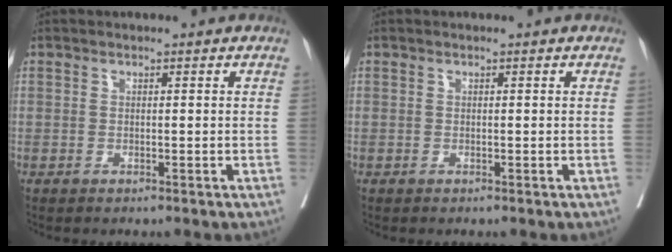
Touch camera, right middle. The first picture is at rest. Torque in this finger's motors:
{"motor_torque": [0.01, 0.02, -0.17, -0.09]}